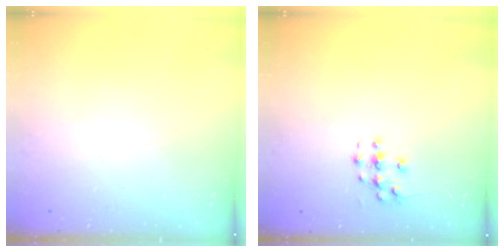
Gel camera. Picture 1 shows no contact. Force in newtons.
{"total": 3.4, "press": 3.4, "slide": 0.2}